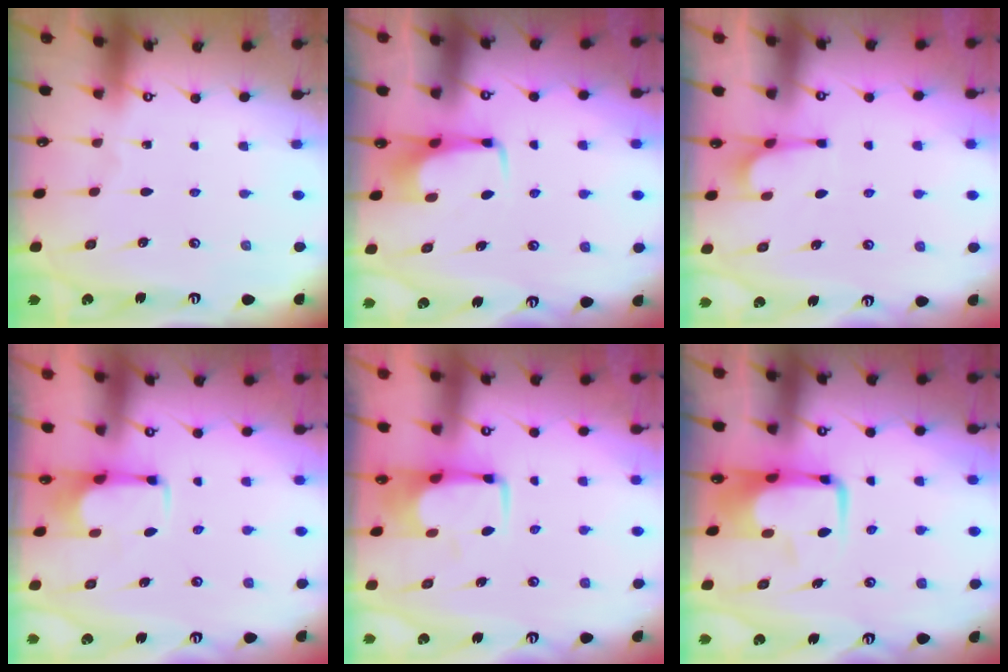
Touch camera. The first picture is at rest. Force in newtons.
{"total": 3.0, "press": 3.0, "slide": 0.4}
{"total": 1.0, "press": 0.3, "slide": 1.0}
{"total": 2.7, "press": 2.6, "slide": 1.0}
{"total": 3.9, "press": 3.9, "slide": 0.7}
{"total": 7.5, "press": 7.3, "slide": 1.4}